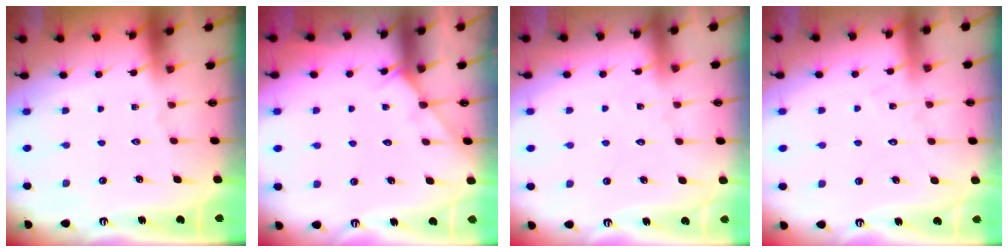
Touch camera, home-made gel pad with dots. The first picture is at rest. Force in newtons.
{"total": 4.3, "press": 4.3, "slide": 0.6}
{"total": 6.1, "press": 6.1, "slide": 0.6}
{"total": 6.2, "press": 6.2, "slide": 0.4}